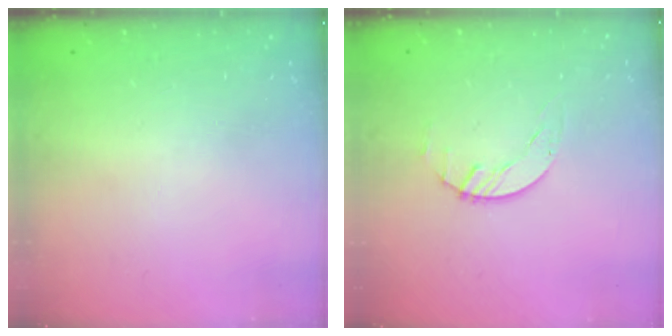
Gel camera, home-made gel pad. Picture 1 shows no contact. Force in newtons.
{"total": 1.7, "press": 1.7, "slide": 0.1}